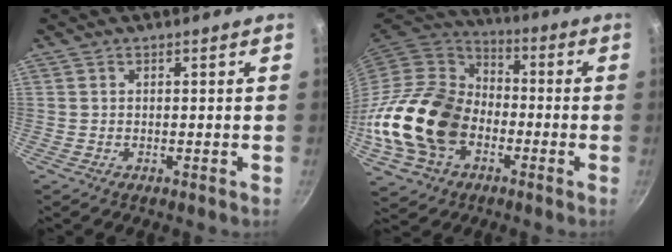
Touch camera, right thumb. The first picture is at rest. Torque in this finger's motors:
{"motor_torque": [2.42, 2.59, 1.93, -0.85, 0.27]}